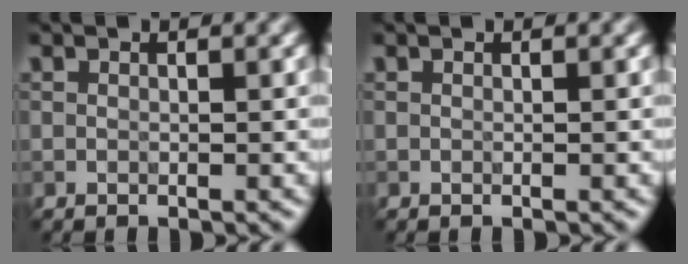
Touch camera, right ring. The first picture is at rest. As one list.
[{"total": 0.0}]